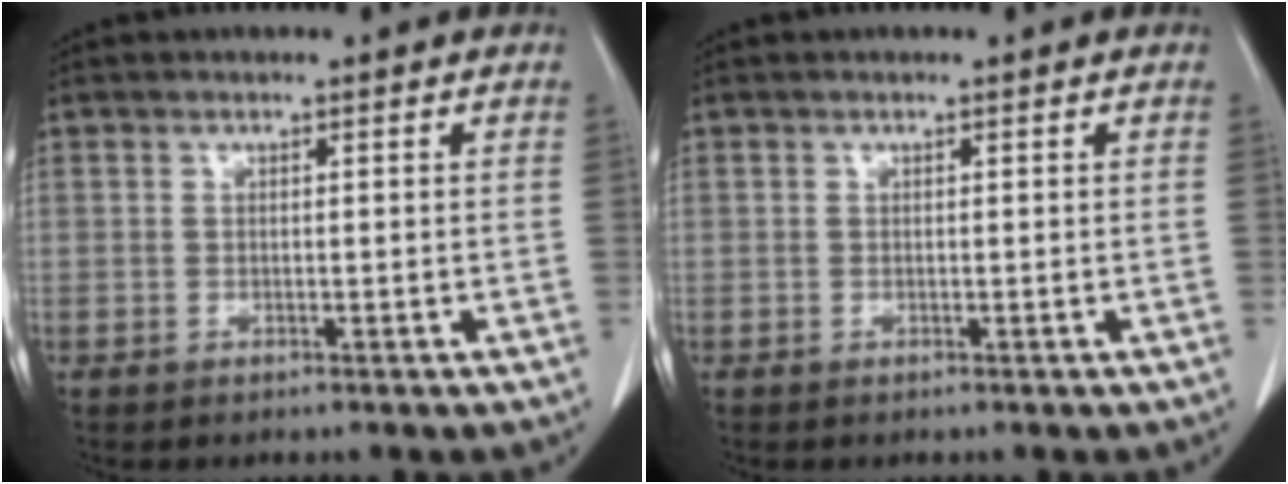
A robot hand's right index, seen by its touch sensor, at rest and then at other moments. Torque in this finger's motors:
{"motor_torque": [-0.10, 0.07, 0.02, 0.01]}